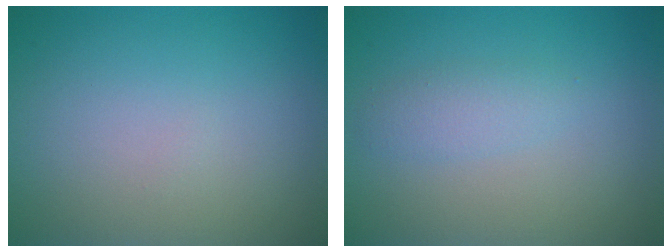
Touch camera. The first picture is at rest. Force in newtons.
{"total": 1.7, "press": 1.7, "slide": 0.1}